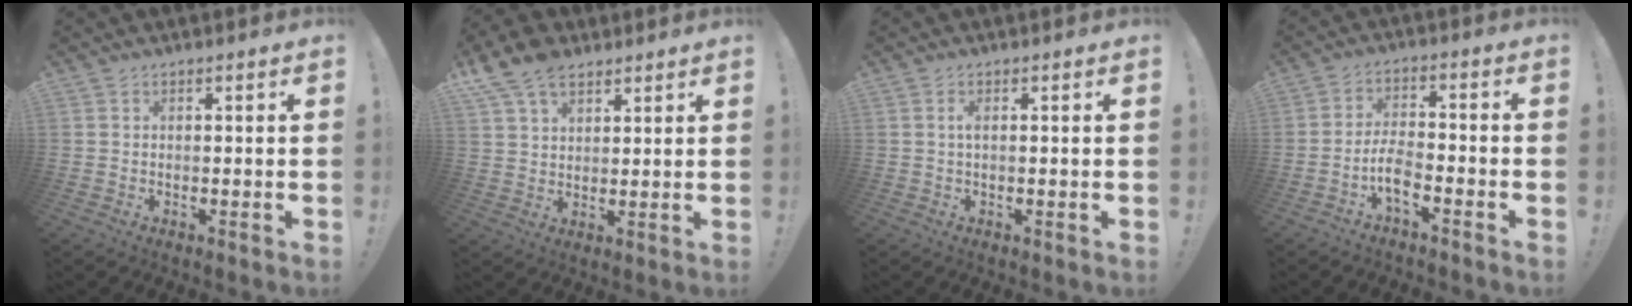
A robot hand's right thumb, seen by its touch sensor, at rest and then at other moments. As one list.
[{"total": 10.5, "force": [6.8, 6.4, 4.9], "torque": [-0.079, -0.027, 0.132]}, {"total": 1.3, "force": [-0.1, 0.2, 1.3], "torque": [-0.020, -0.001, -0.004]}, {"total": 7.1, "force": [-4.0, 2.7, 5.2], "torque": [-0.099, 0.005, -0.072]}]